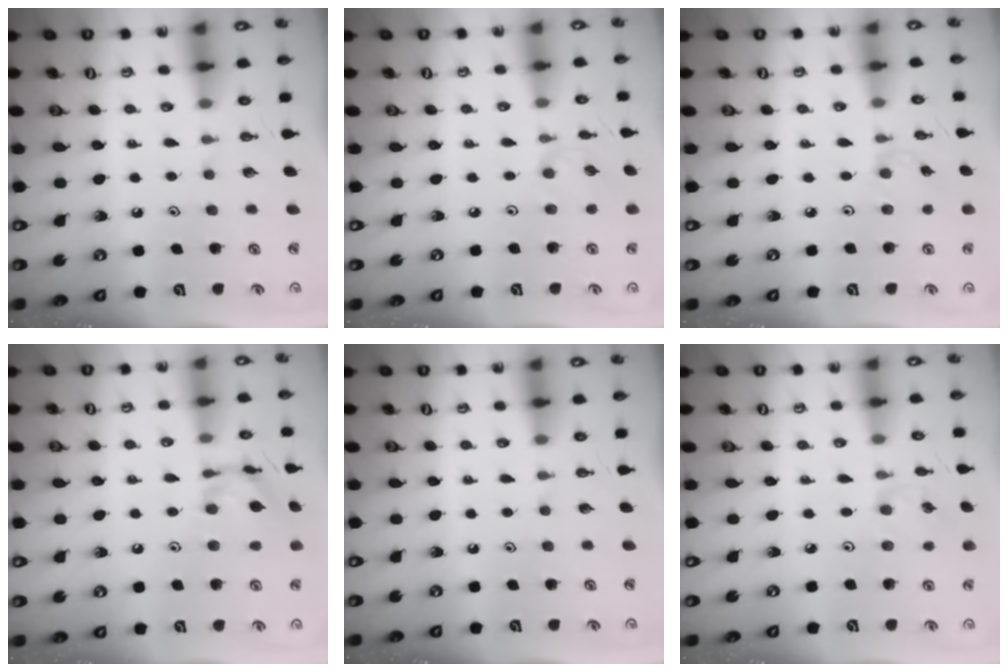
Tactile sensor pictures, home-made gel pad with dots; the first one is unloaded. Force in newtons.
{"total": 1.3, "press": 1.2, "slide": 0.4}
{"total": 1.1, "press": 1.0, "slide": 0.4}
{"total": 13.1, "press": 13.1, "slide": 1.1}
{"total": 0.0}
{"total": 2.7, "press": 2.6, "slide": 0.5}